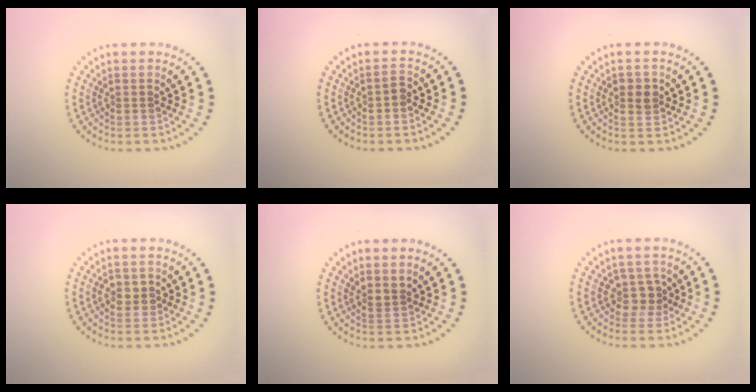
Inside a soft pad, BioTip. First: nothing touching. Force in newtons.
{"total": 1.1, "press": 1.1, "slide": 0.2}
{"total": 1.6, "press": 1.6, "slide": 0.4}
{"total": 1.8, "press": 1.8, "slide": 0.2}
{"total": 1.6, "press": 1.3, "slide": 0.9}
{"total": 2.2, "press": 1.7, "slide": 1.4}